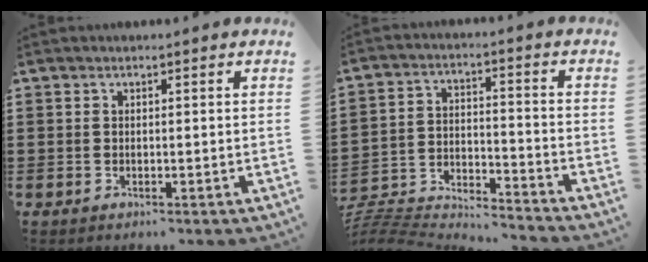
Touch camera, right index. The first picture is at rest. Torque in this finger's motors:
{"motor_torque": [-2.14, 0.00, -1.05, -0.12]}